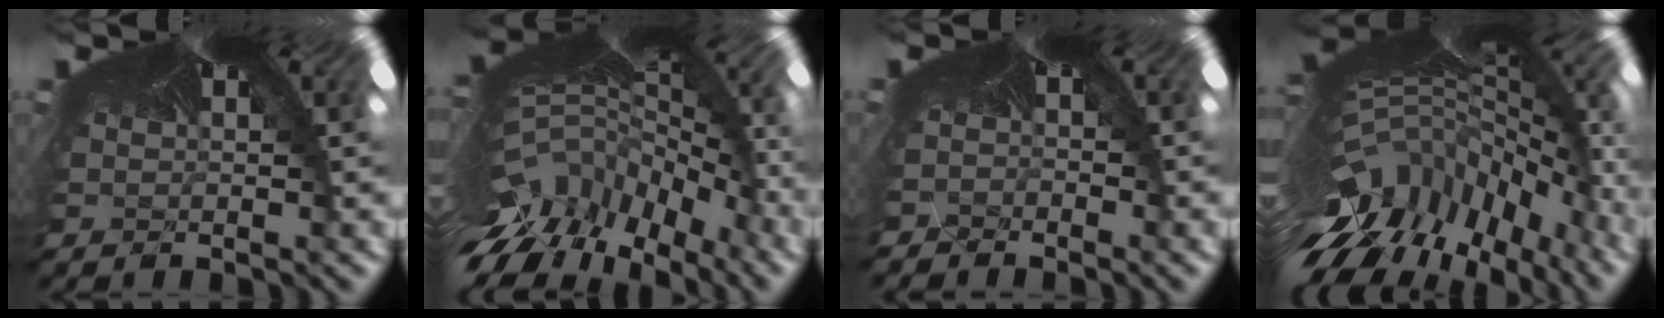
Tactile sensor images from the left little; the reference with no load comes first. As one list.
[{"total": 11.9, "force": [-11.8, 1.6, 0.4], "torque": [-0.030, -0.095, -0.158]}, {"total": 4.5, "force": [-3.8, 2.1, 1.2], "torque": [-0.042, -0.040, -0.040]}, {"total": 11.1, "force": [-10.8, 1.8, 1.6], "torque": [-0.047, -0.094, -0.140]}]